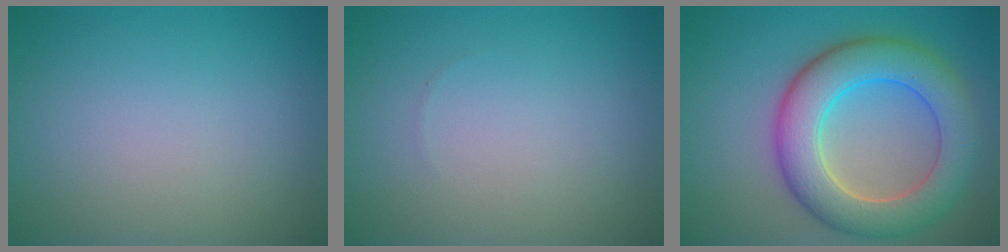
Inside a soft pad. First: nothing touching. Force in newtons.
{"total": 0.0}
{"total": 8.1, "press": 8.1, "slide": 0.3}